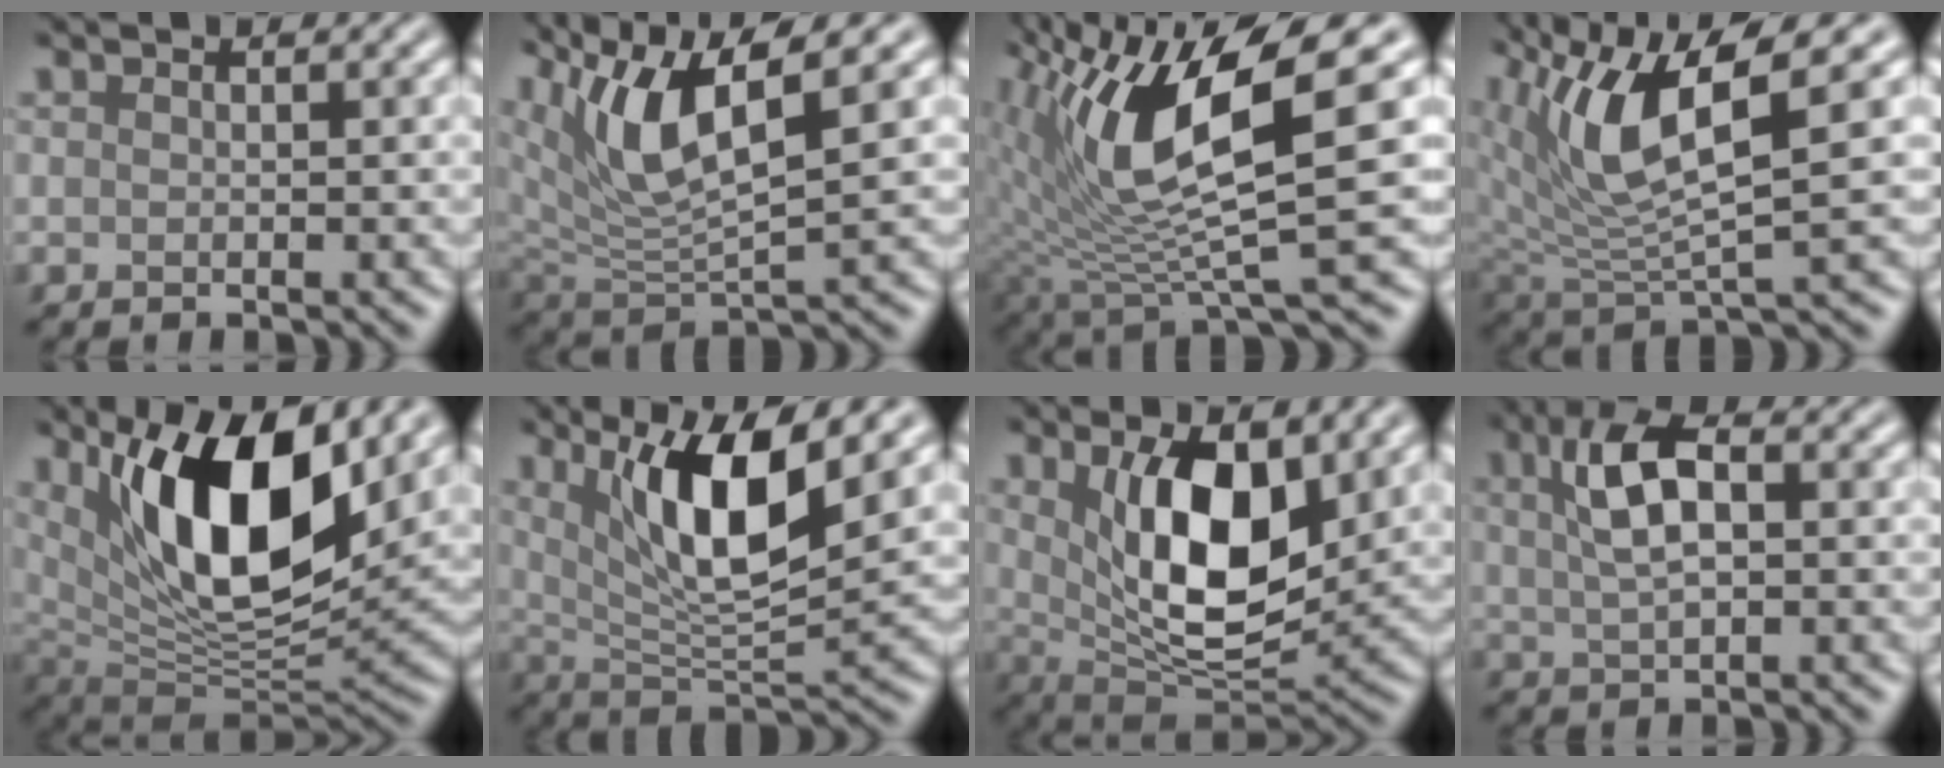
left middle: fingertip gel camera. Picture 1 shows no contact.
{"total": 7.9, "force": [4.0, 2.5, 6.4], "torque": [-0.138, -0.002, 0.075]}
{"total": 11.4, "force": [3.5, 3.0, 10.4], "torque": [-0.197, -0.004, 0.069]}
{"total": 8.0, "force": [3.3, 2.5, 6.9], "torque": [-0.156, -0.003, 0.063]}
{"total": 12.2, "force": [5.2, 4.6, 10.0], "torque": [-0.163, -0.016, 0.098]}
{"total": 8.7, "force": [3.6, 2.4, 7.5], "torque": [-0.126, -0.013, 0.064]}
{"total": 9.2, "force": [2.6, 4.1, 7.8], "torque": [-0.136, -0.015, 0.047]}
{"total": 5.0, "force": [1.4, 2.1, 4.2], "torque": [-0.085, 0.012, 0.021]}